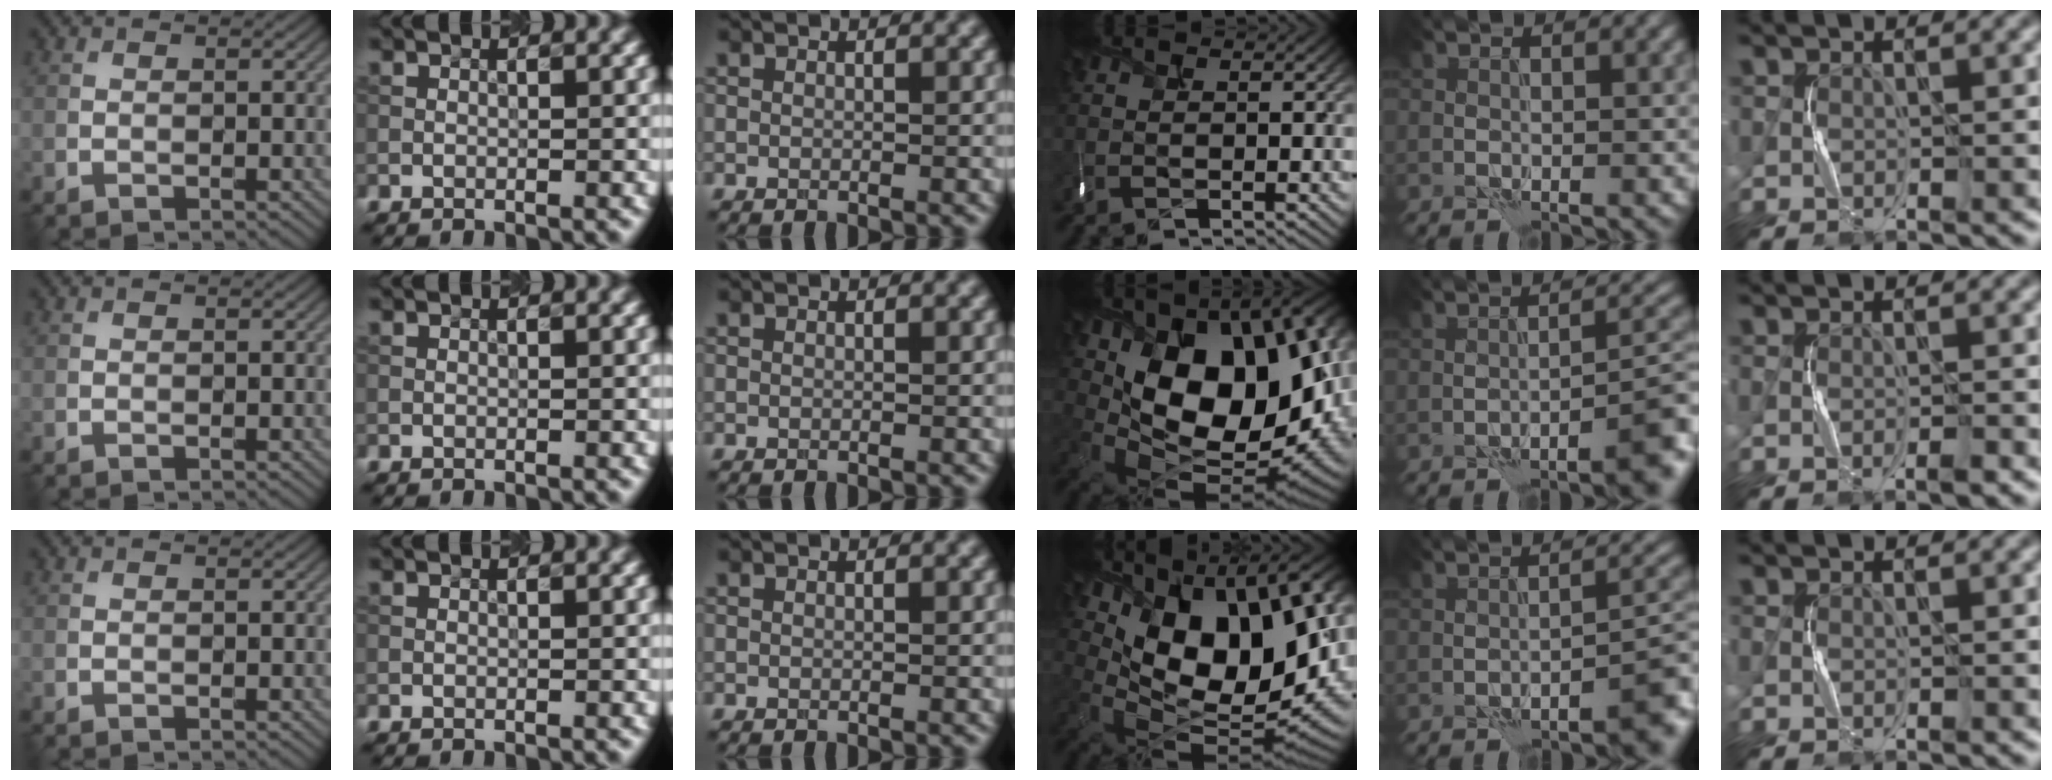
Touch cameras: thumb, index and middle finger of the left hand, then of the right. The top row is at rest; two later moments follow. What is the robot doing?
{"motion": "shake", "object": "tambourine"}